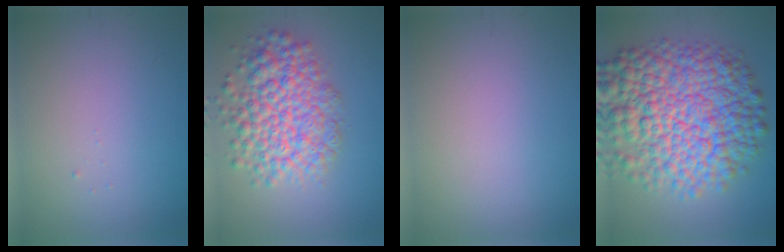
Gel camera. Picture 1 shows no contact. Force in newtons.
{"total": 7.1, "press": 7.1, "slide": 0.3}
{"total": 0.0}
{"total": 12.8, "press": 12.8, "slide": 0.3}